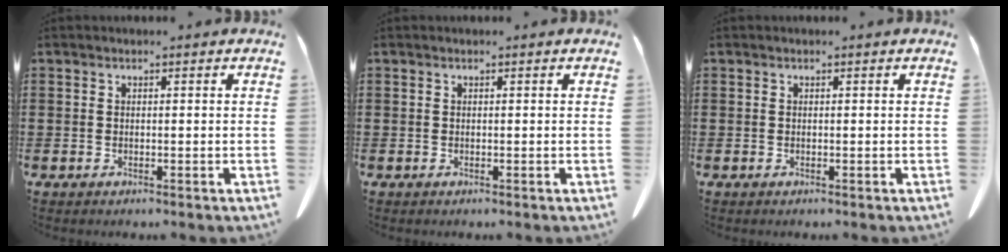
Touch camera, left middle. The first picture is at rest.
{"total": 0.0}
{"total": 0.0}